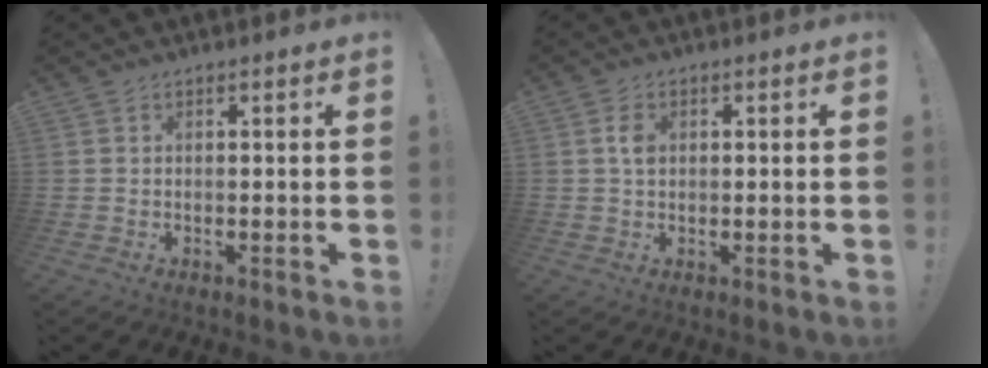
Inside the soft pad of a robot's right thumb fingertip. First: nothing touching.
{"total": 3.4, "force": [0.7, 2.3, 2.4], "torque": [-0.040, 0.003, 0.011]}